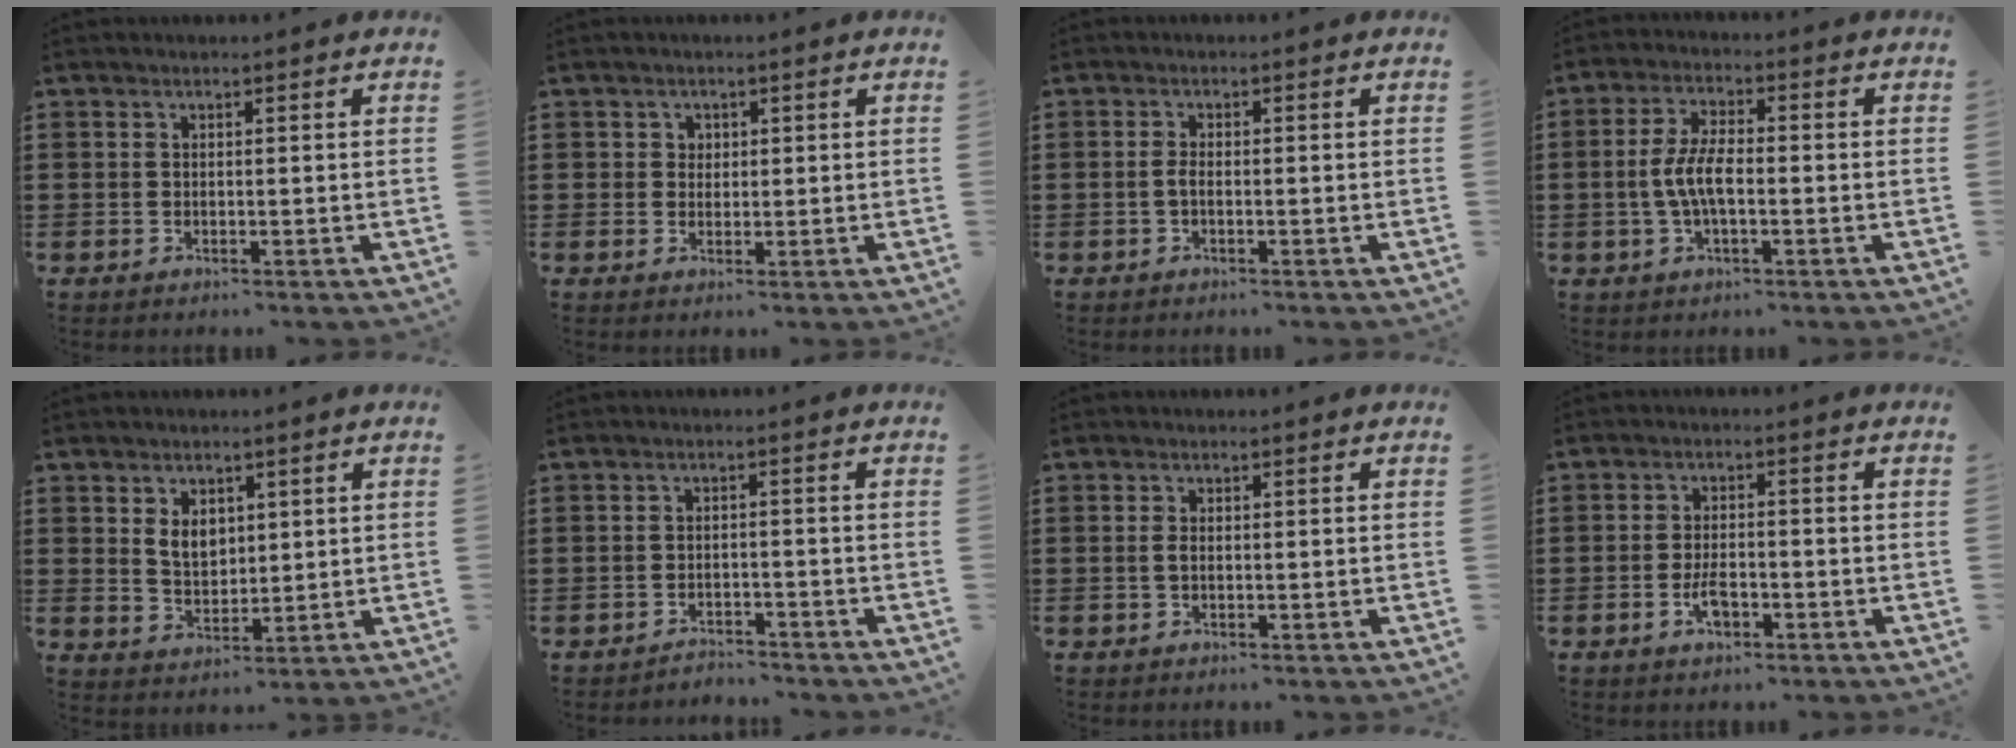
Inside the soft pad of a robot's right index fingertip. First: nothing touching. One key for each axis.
{"total": 1.5, "fx": 0.6, "fy": 1.4, "fz": 0.2, "tx": -0.011, "ty": 0.007, "tz": 0.010}
{"total": 1.4, "fx": -0.5, "fy": 0.4, "fz": 1.3, "tx": -0.040, "ty": -0.006, "tz": -0.014}
{"total": 5.6, "fx": -0.8, "fy": 2.2, "fz": 5.1, "tx": -0.119, "ty": -0.002, "tz": -0.023}
{"total": 4.4, "fx": 1.6, "fy": 3.1, "fz": 2.7, "tx": -0.055, "ty": 0.008, "tz": 0.027}
{"total": 2.3, "fx": -2.3, "fy": 0.2, "fz": -0.3, "tx": -0.003, "ty": 0.003, "tz": -0.053}
{"total": 1.2, "fx": -0.1, "fy": 0.6, "fz": 1.0, "tx": -0.028, "ty": 0.000, "tz": -0.004}
{"total": 3.6, "fx": -1.6, "fy": 1.4, "fz": 2.9, "tx": -0.059, "ty": -0.002, "tz": -0.030}